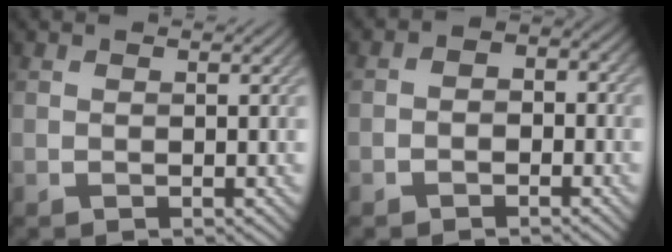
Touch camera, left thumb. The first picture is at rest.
{"total": 2.4, "force": [-1.1, 1.8, 1.2], "torque": [-0.018, 0.002, -0.024]}